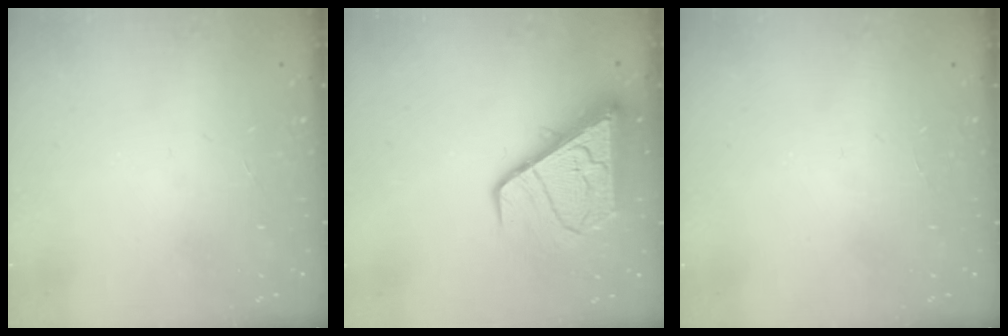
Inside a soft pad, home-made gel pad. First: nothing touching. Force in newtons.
{"total": 9.5, "press": 9.4, "slide": 1.1}
{"total": 0.0}